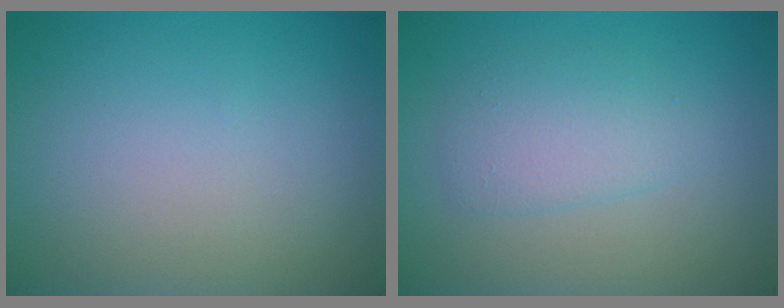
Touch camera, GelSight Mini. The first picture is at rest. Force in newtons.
{"total": 2.5, "press": 2.5, "slide": 0.1}